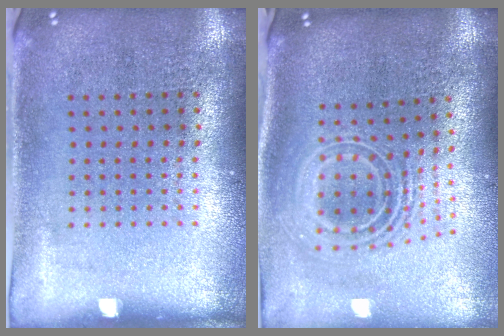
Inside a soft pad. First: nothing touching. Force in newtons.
{"total": 2.3, "press": 1.7, "slide": 1.6}